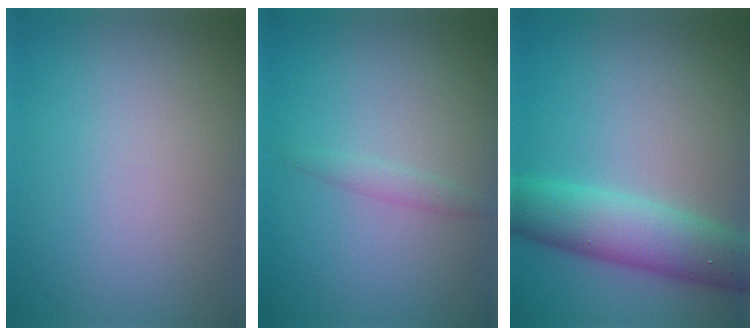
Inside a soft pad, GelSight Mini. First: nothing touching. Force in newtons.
{"total": 0.5, "press": 0.5, "slide": 0.1}
{"total": 6.2, "press": 6.2, "slide": 0.4}